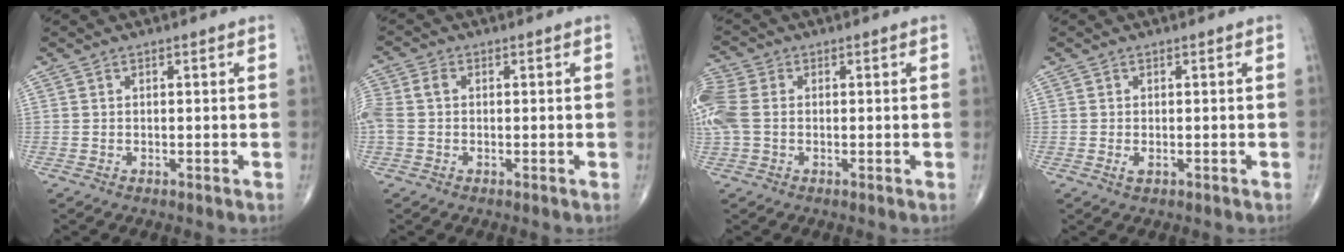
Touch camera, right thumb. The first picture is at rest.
{"total": 4.6, "force": [0.1, 3.3, 3.2], "torque": [-0.092, 0.017, 0.000]}
{"total": 7.3, "force": [0.1, 5.1, 5.2], "torque": [-0.156, 0.016, 0.001]}
{"total": 1.1, "force": [-0.2, 0.6, 0.8], "torque": [-0.017, -0.003, -0.004]}